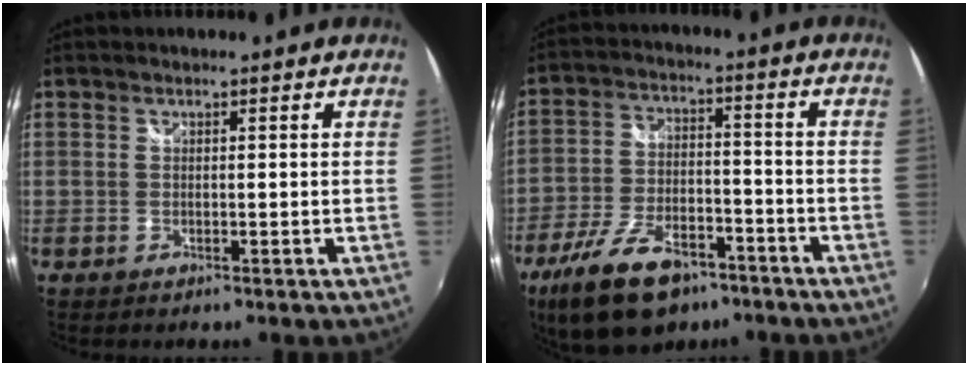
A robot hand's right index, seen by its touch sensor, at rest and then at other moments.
{"total": 16.3, "force": [-10.6, 7.9, 9.5], "torque": [-0.204, -0.017, -0.179]}